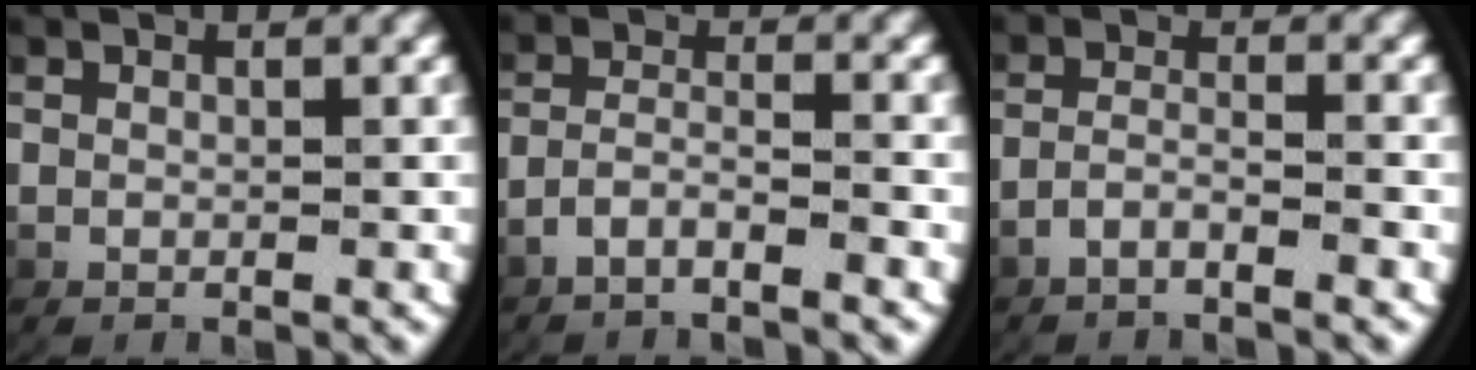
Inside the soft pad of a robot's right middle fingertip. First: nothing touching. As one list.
[{"total": 2.8, "force": [-2.5, 0.2, 1.3], "torque": [-0.034, -0.008, -0.042]}, {"total": 2.3, "force": [-1.9, 0.0, 1.2], "torque": [-0.032, -0.007, -0.033]}]